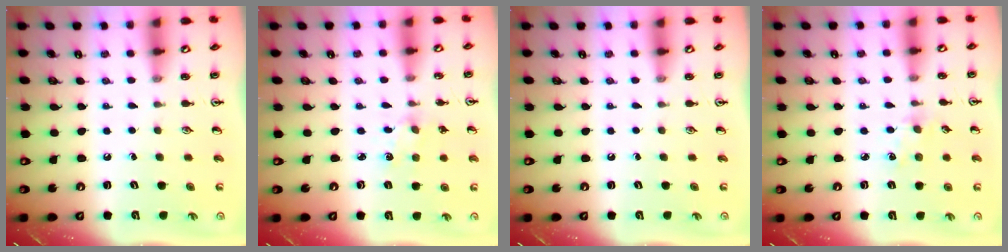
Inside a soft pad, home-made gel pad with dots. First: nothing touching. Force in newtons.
{"total": 2.5, "press": 2.4, "slide": 0.4}
{"total": 0.0}
{"total": 3.1, "press": 3.1, "slide": 0.5}